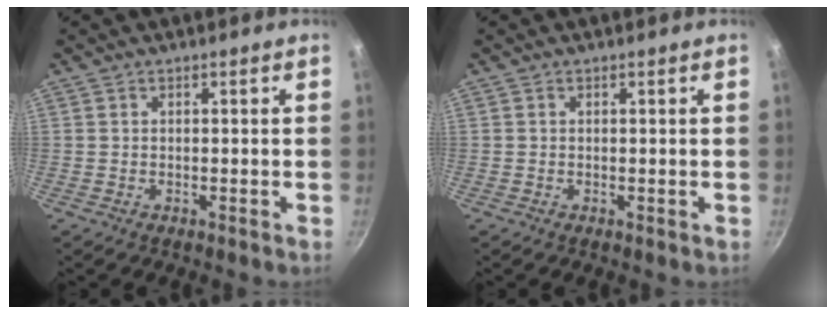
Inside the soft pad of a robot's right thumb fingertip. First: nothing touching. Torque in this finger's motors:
{"motor_torque": [1.79, 1.64, -0.12, -0.03, -0.02]}